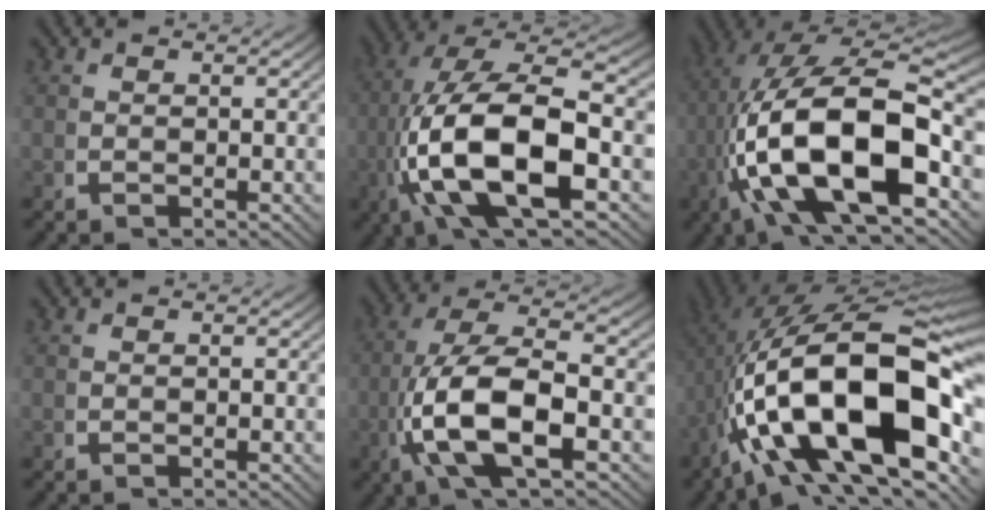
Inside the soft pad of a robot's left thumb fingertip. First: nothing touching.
{"total": 15.5, "force": [-0.6, 8.0, 13.3], "torque": [-0.297, -0.049, 0.015]}
{"total": 18.4, "force": [-0.5, 10.0, 15.5], "torque": [-0.316, -0.056, 0.017]}
{"total": 0.0}
{"total": 10.5, "force": [-0.3, 5.2, 9.2], "torque": [-0.214, -0.034, 0.008]}
{"total": 24.3, "force": [-1.6, 13.6, 20.1], "torque": [-0.367, -0.077, 0.017]}